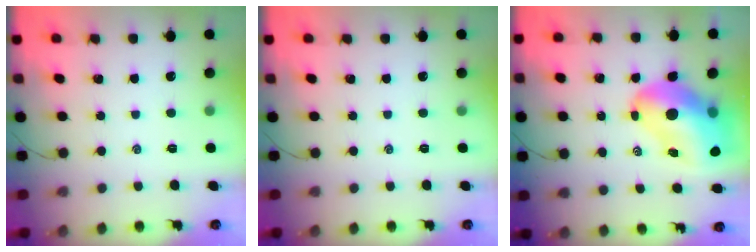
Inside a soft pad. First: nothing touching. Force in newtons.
{"total": 0.0}
{"total": 19.0, "press": 18.2, "slide": 5.6}